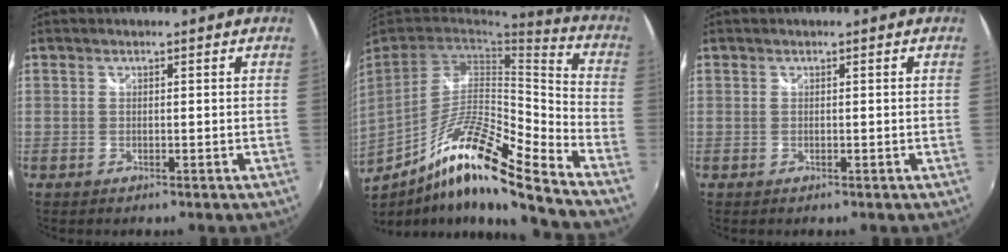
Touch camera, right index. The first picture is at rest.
{"total": 19.2, "force": [-12.3, 1.7, 14.7], "torque": [-0.258, -0.028, -0.224]}
{"total": 0.0}